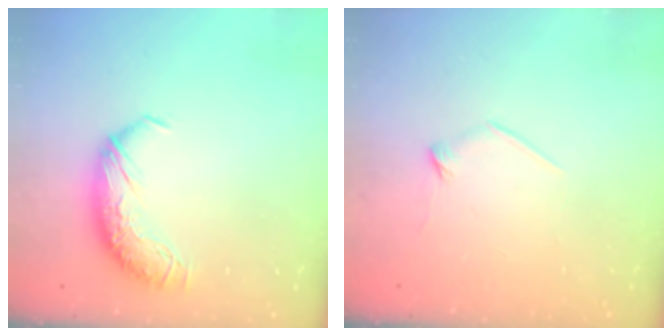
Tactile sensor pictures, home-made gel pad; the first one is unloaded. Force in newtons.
{"total": 8.0, "press": 8.0, "slide": 0.7}